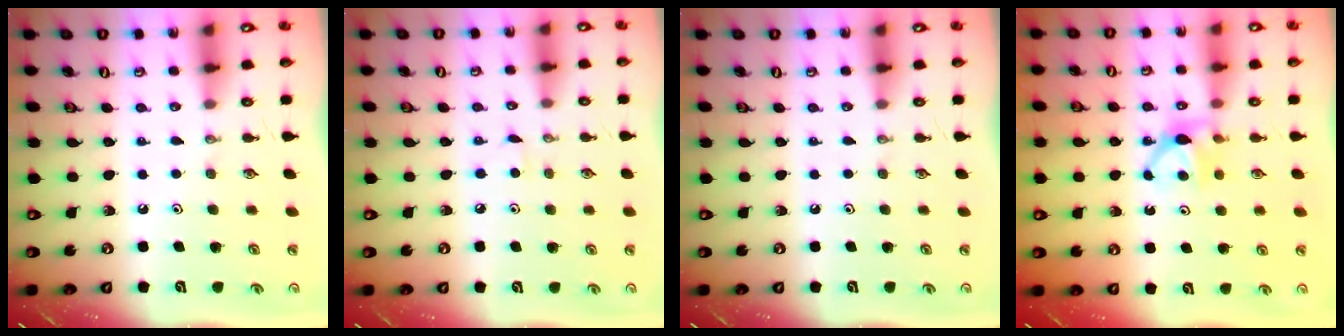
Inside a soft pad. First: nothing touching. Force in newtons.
{"total": 3.4, "press": 3.4, "slide": 0.4}
{"total": 0.0}
{"total": 5.1, "press": 5.0, "slide": 0.7}